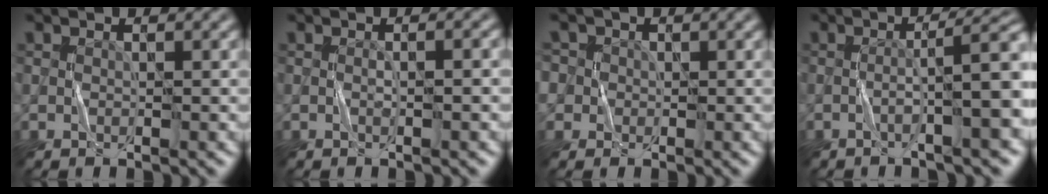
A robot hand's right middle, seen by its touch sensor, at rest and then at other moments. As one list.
[{"total": 1.3, "force": [-0.2, 0.1, 1.3], "torque": [-0.021, 0.003, -0.003]}, {"total": 4.2, "force": [1.2, 3.8, 1.3], "torque": [-0.024, 0.028, 0.002]}, {"total": 6.2, "force": [-1.3, 0.7, 6.0], "torque": [-0.078, 0.020, -0.029]}]